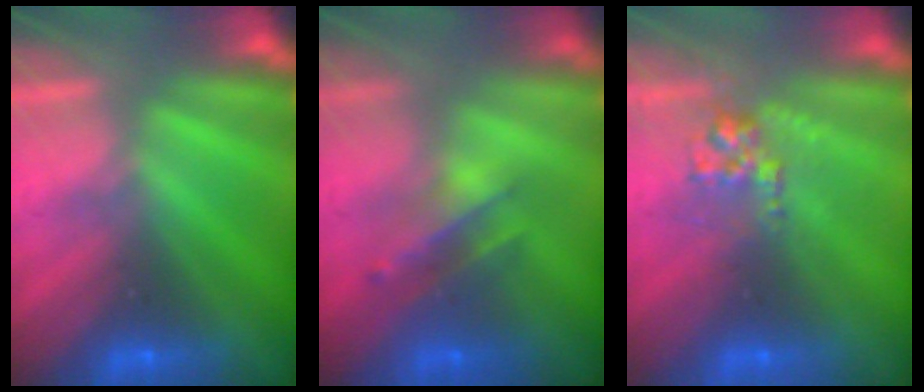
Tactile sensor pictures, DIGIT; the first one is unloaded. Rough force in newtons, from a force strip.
{"total": 2.4}
{"total": 2.8}